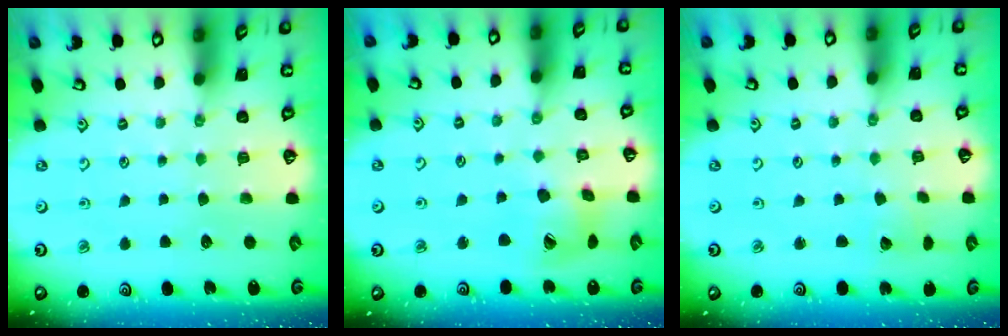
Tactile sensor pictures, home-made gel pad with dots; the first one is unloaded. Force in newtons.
{"total": 13.3, "press": 13.2, "slide": 1.7}
{"total": 2.6, "press": 2.6, "slide": 0.2}